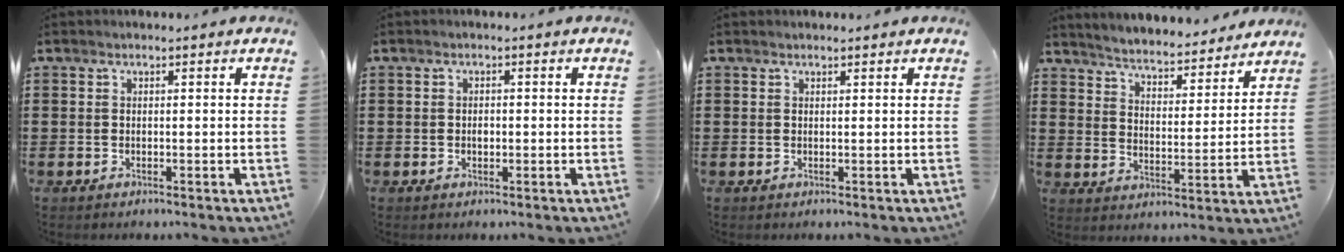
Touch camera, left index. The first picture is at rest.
{"total": 1.1, "force": [0.0, 0.6, 0.9], "torque": [-0.020, 0.003, -0.001]}
{"total": 0.5, "force": [0.5, 0.1, 0.0], "torque": [-0.002, 0.001, 0.010]}
{"total": 4.4, "force": [4.3, -0.3, 0.3], "torque": [-0.030, -0.039, 0.069]}